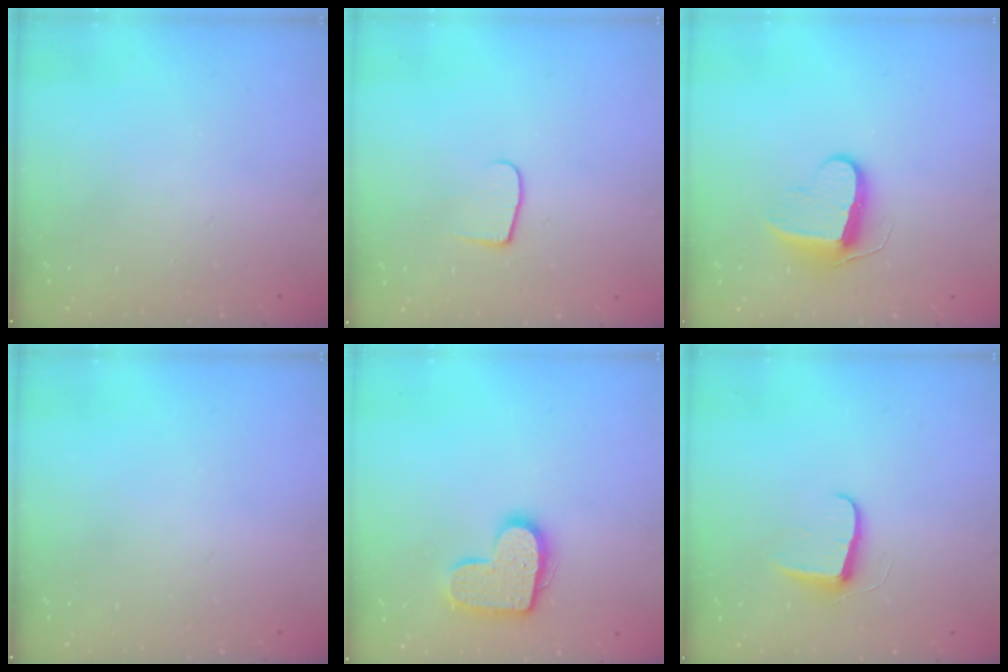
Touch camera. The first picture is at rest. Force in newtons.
{"total": 6.1, "press": 6.0, "slide": 0.6}
{"total": 9.9, "press": 9.9, "slide": 0.2}
{"total": 0.0}
{"total": 13.5, "press": 13.5, "slide": 0.7}
{"total": 7.3, "press": 7.3, "slide": 0.4}